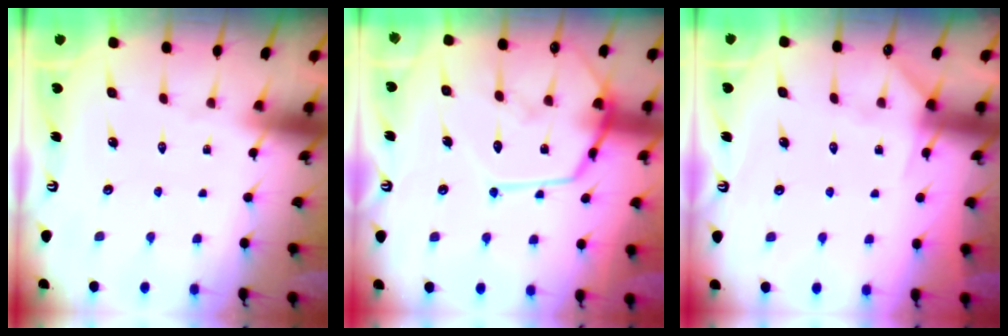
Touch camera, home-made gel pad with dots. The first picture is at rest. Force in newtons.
{"total": 15.1, "press": 15.1, "slide": 1.3}
{"total": 5.2, "press": 5.1, "slide": 0.8}